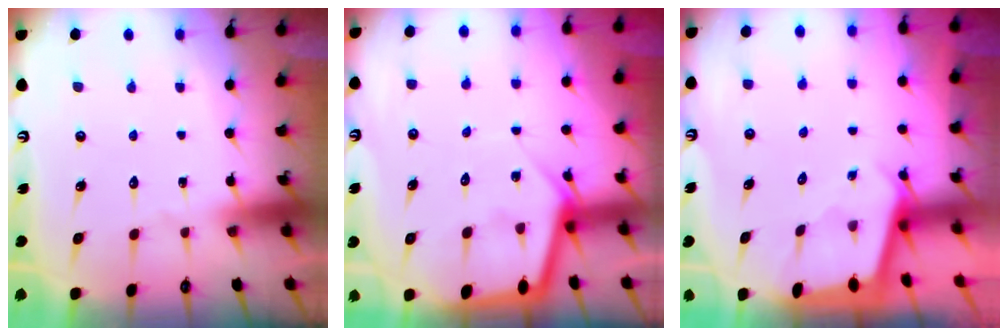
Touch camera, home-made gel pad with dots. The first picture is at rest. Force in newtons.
{"total": 6.2, "press": 6.2, "slide": 0.5}
{"total": 1.9, "press": 1.9, "slide": 0.2}